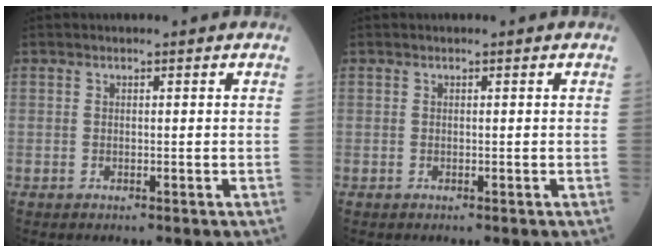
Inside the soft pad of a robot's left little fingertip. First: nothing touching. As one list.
[{"total": 0.0}]